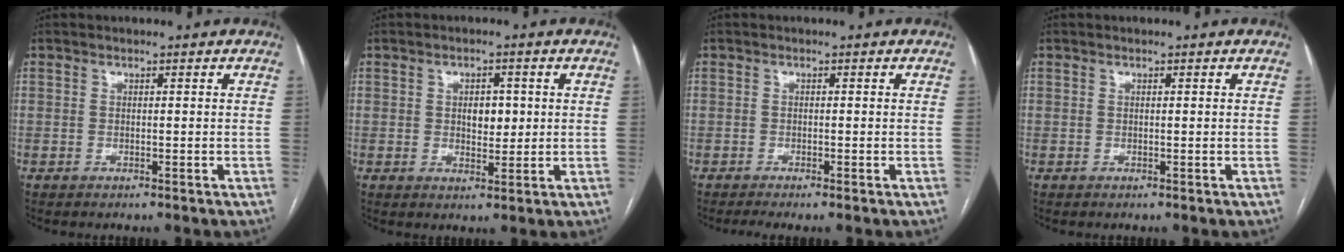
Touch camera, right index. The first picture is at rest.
{"total": 3.7, "force": [0.5, 2.1, 3.1], "torque": [-0.043, 0.000, 0.012]}
{"total": 2.1, "force": [-1.5, -0.1, 1.4], "torque": [-0.025, -0.004, -0.027]}
{"total": 0.0}